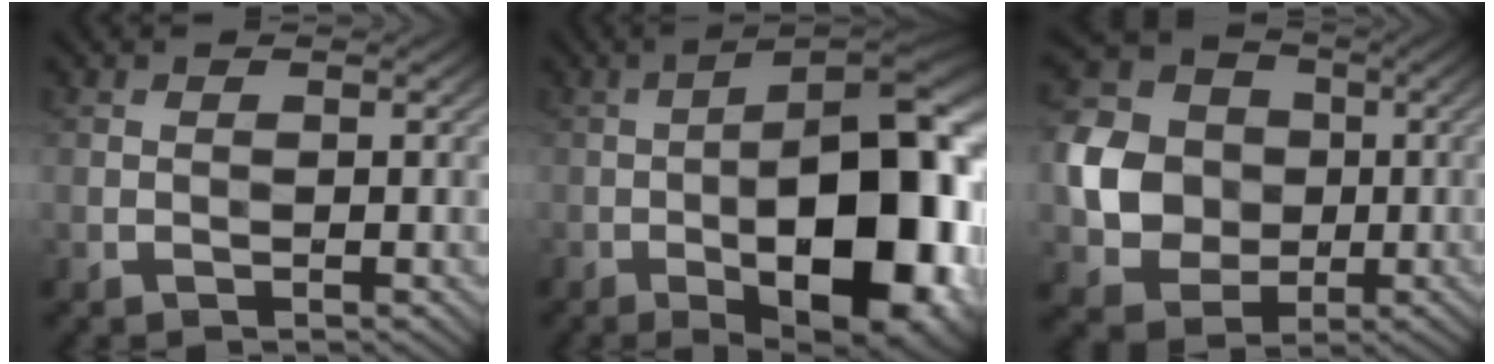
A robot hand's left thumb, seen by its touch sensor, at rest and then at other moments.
{"total": 19.6, "force": [-4.8, 7.6, 17.5], "torque": [-0.236, 0.008, -0.073]}
{"total": 10.5, "force": [-0.5, 9.1, 5.2], "torque": [-0.134, -0.001, -0.022]}